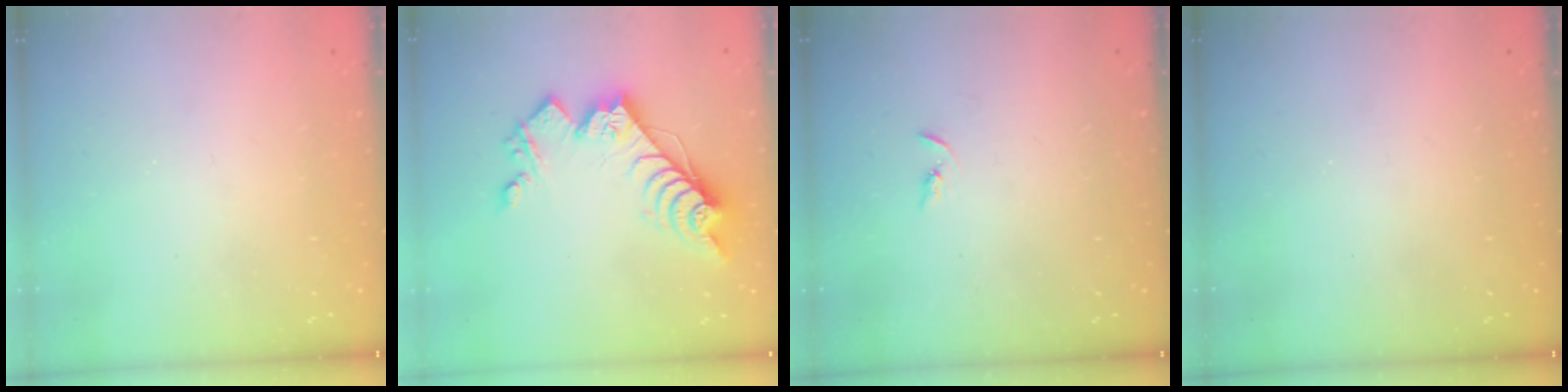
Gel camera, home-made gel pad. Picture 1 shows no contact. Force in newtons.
{"total": 16.7, "press": 16.7, "slide": 0.3}
{"total": 2.2, "press": 2.2, "slide": 0.2}
{"total": 0.0}